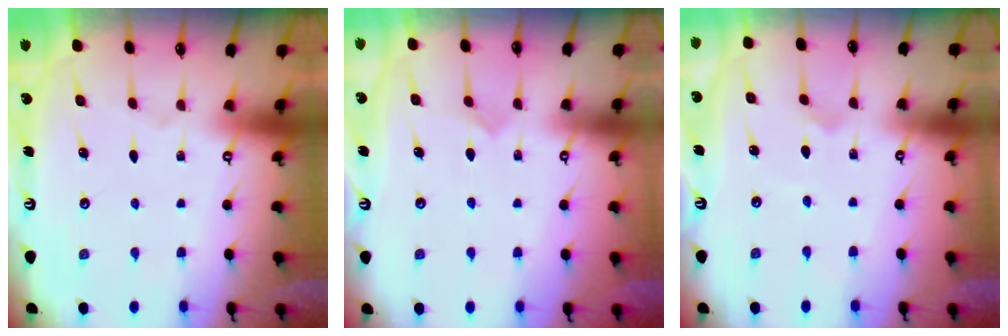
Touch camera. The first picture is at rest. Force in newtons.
{"total": 3.3, "press": 3.3, "slide": 0.4}
{"total": 2.1, "press": 2.1, "slide": 0.6}